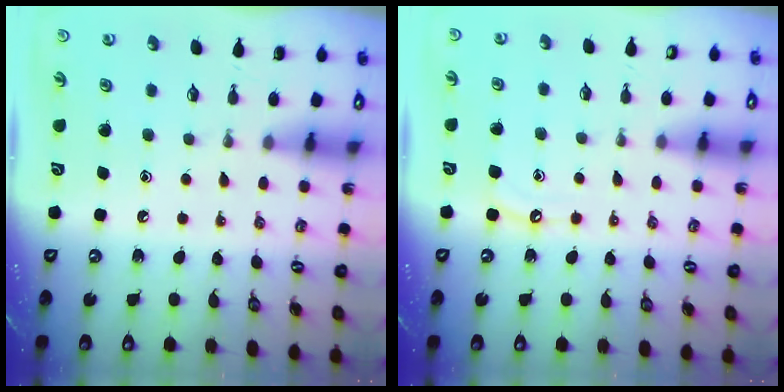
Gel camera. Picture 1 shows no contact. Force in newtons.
{"total": 5.0, "press": 5.0, "slide": 0.3}